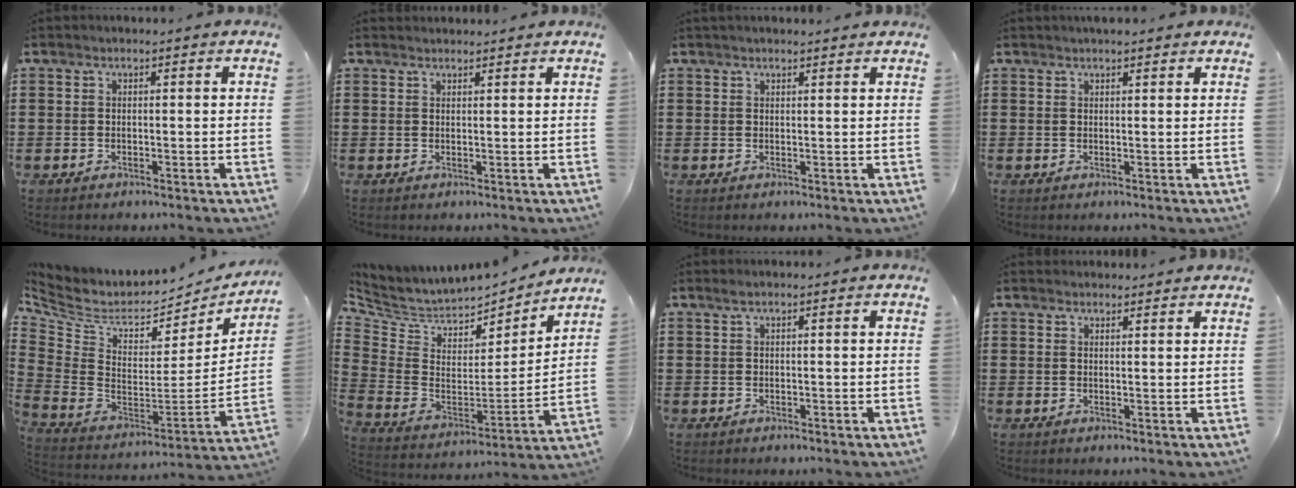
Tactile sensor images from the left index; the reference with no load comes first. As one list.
[{"total": 1.2, "force": [1.2, 0.1, 0.1], "torque": [-0.003, -0.001, 0.023]}, {"total": 1.2, "force": [1.1, 0.1, 0.3], "torque": [-0.008, 0.000, 0.022]}, {"total": 1.5, "force": [1.3, 0.3, 0.5], "torque": [-0.012, 0.003, 0.026]}, {"total": 5.5, "force": [4.3, 2.4, 2.4], "torque": [-0.080, -0.051, 0.070]}, {"total": 4.8, "force": [4.2, 2.2, 0.6], "torque": [-0.046, -0.044, 0.072]}, {"total": 0.6, "force": [0.3, 0.0, 0.5], "torque": [-0.009, -0.002, 0.007]}, {"total": 1.6, "force": [1.5, 0.4, 0.1], "torque": [-0.005, 0.003, 0.031]}]